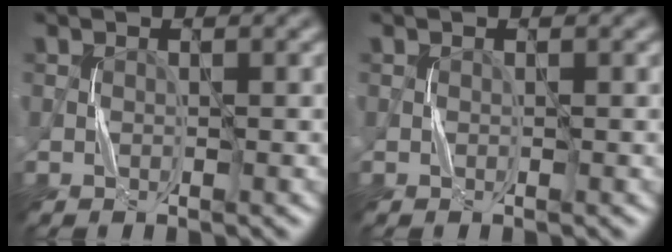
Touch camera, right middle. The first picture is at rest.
{"total": 0.0}